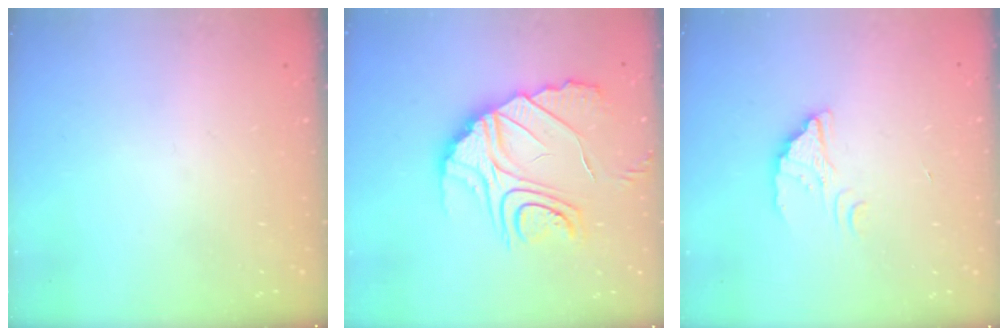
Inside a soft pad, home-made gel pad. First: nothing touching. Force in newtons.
{"total": 19.1, "press": 19.0, "slide": 2.0}
{"total": 2.1, "press": 2.1, "slide": 0.2}